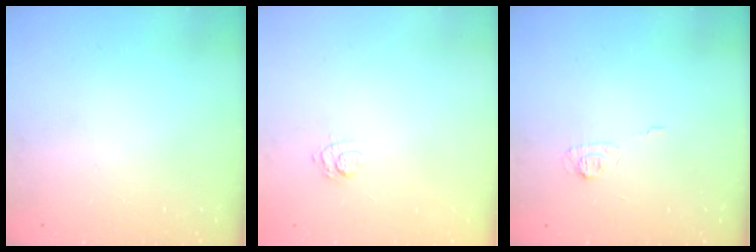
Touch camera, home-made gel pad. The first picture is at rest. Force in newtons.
{"total": 5.0, "press": 4.8, "slide": 1.4}
{"total": 4.2, "press": 4.2, "slide": 0.5}